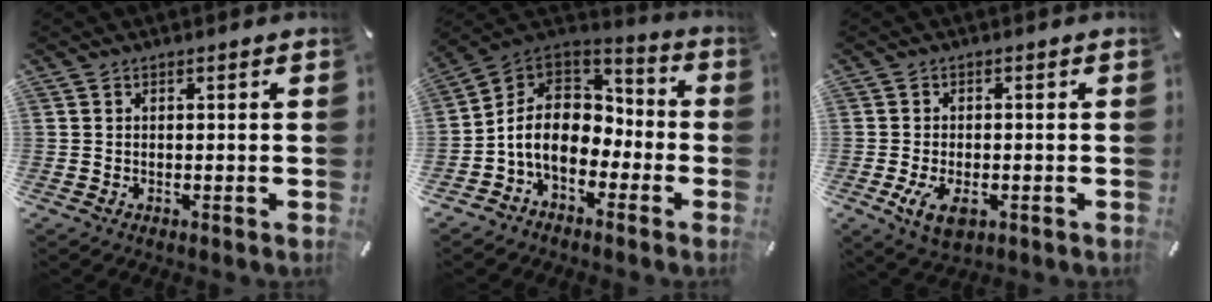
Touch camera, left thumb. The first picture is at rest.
{"total": 11.4, "force": [-3.4, 9.0, 6.1], "torque": [-0.145, 0.015, -0.063]}
{"total": 5.8, "force": [-1.8, 3.4, 4.3], "torque": [-0.093, -0.005, -0.037]}